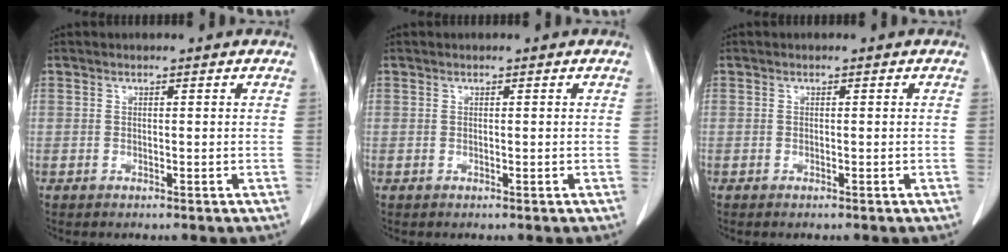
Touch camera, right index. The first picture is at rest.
{"total": 0.0}
{"total": 0.6, "force": [-0.3, 0.3, 0.5], "torque": [-0.017, -0.002, -0.003]}